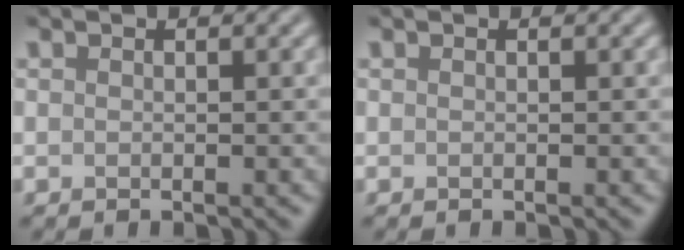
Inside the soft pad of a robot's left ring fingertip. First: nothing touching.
{"total": 0.0}